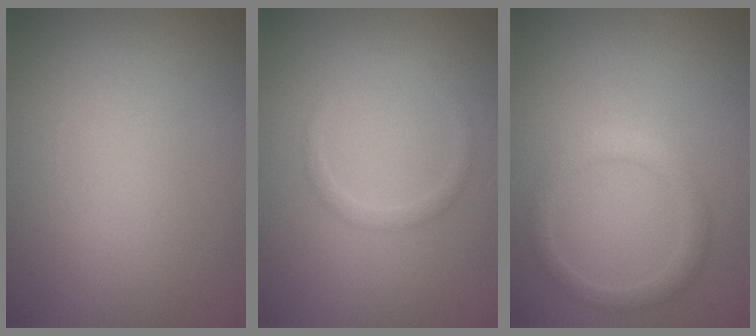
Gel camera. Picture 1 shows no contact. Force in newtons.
{"total": 1.0, "press": 1.0, "slide": 0.0}
{"total": 1.9, "press": 1.9, "slide": 0.1}